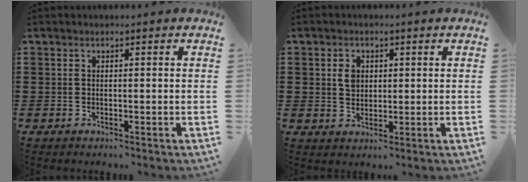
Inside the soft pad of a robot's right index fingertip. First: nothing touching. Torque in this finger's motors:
{"motor_torque": [0.06, -0.05, 0.07, 0.06]}